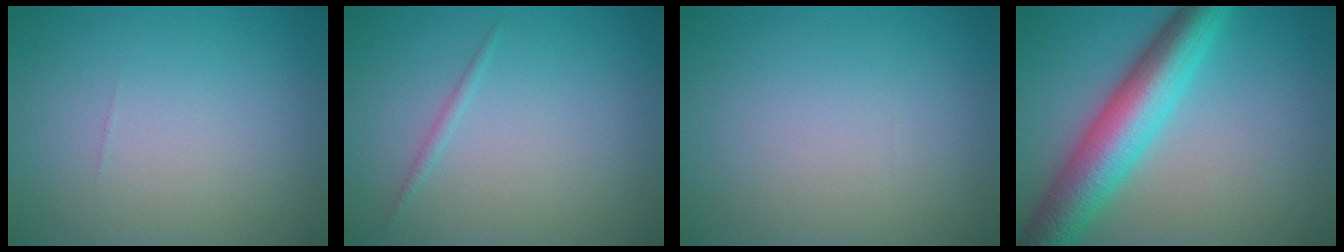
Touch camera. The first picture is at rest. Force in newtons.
{"total": 0.7, "press": 0.7, "slide": 0.0}
{"total": 0.0}
{"total": 8.1, "press": 8.1, "slide": 0.1}